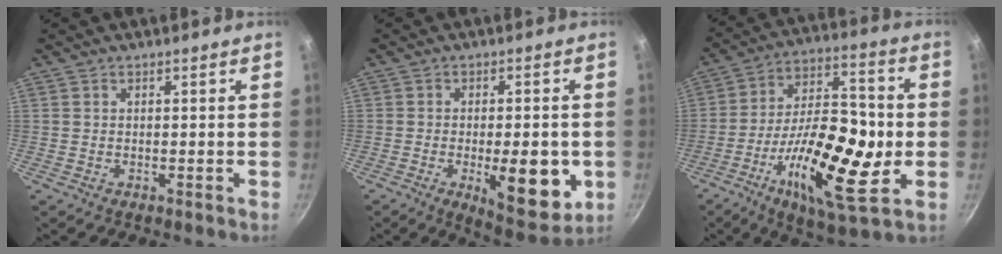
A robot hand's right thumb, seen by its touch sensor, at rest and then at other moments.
{"total": 13.4, "force": [-3.1, 5.4, 11.9], "torque": [-0.132, -0.005, -0.034]}
{"total": 23.0, "force": [-5.3, 9.0, 20.5], "torque": [-0.336, 0.022, -0.094]}